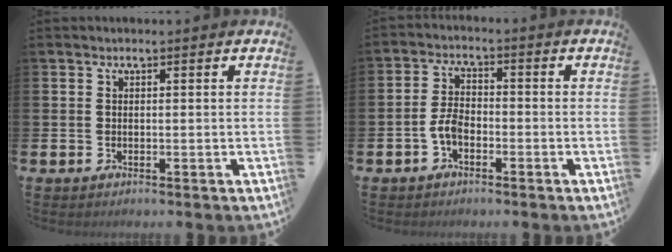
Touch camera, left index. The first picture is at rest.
{"total": 3.6, "force": [-1.7, 2.0, 2.4], "torque": [-0.044, 0.008, -0.032]}